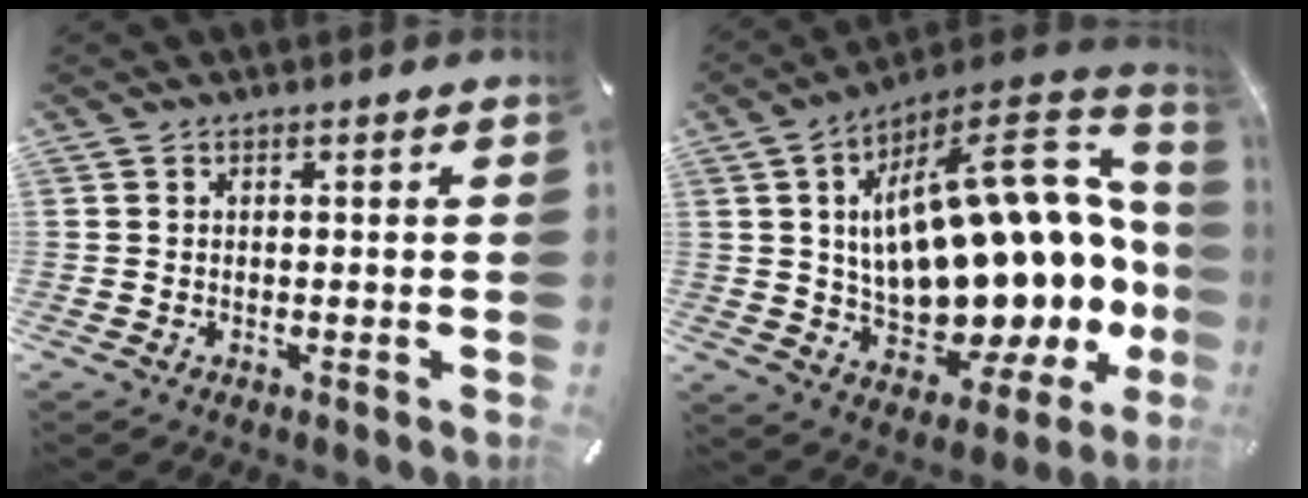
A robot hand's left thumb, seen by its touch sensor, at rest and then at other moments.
{"total": 24.7, "force": [2.1, 12.5, 21.2], "torque": [-0.305, -0.046, 0.046]}